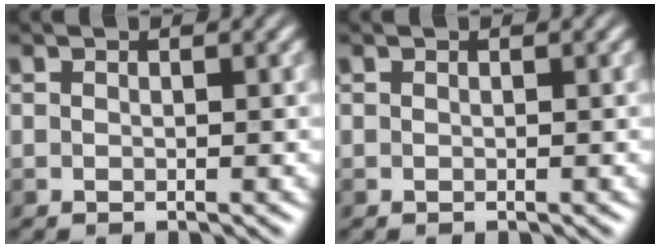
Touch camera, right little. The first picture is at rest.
{"total": 0.0}